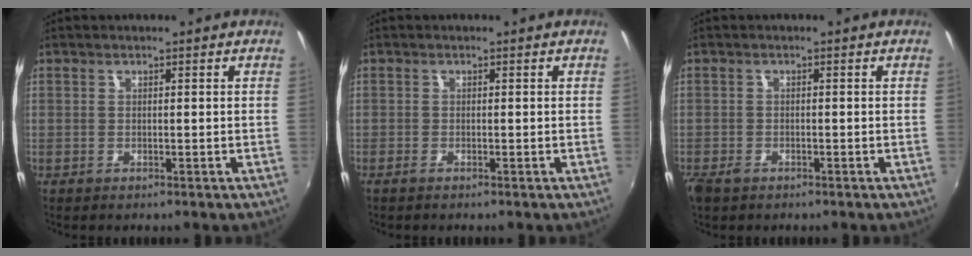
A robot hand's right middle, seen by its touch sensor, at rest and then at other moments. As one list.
[{"total": 0.8, "force": [-0.7, 0.0, 0.5], "torque": [-0.010, -0.004, -0.016]}, {"total": 2.9, "force": [-2.1, 1.4, 1.4], "torque": [-0.034, -0.010, -0.040]}]